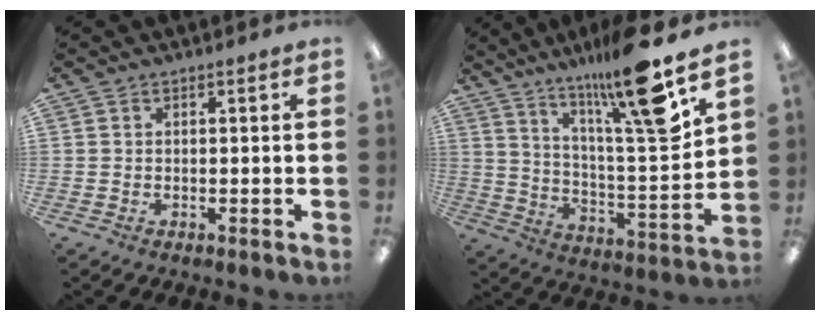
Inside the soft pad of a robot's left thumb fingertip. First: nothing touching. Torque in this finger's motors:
{"motor_torque": [1.35, 1.29, 1.48, -1.29, 0.09]}